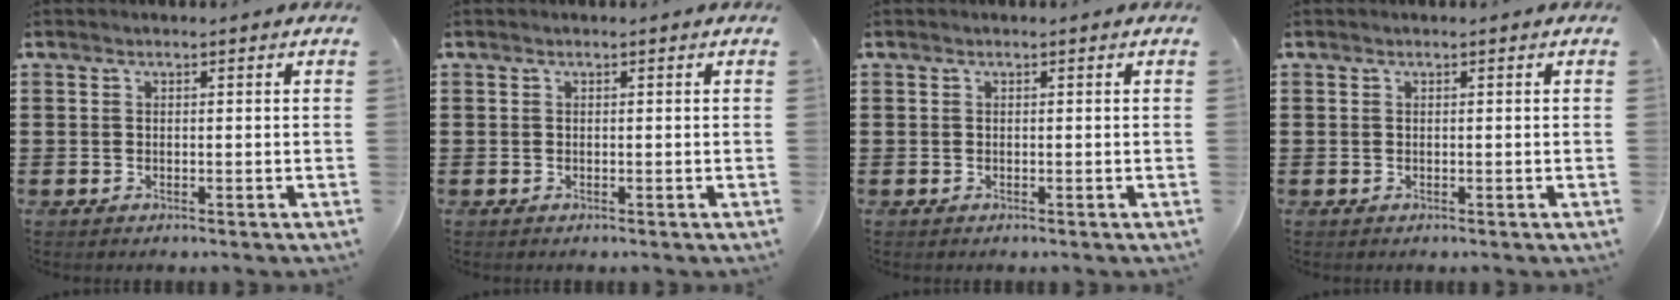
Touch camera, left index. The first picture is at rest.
{"total": 0.0}
{"total": 0.0}
{"total": 0.0}